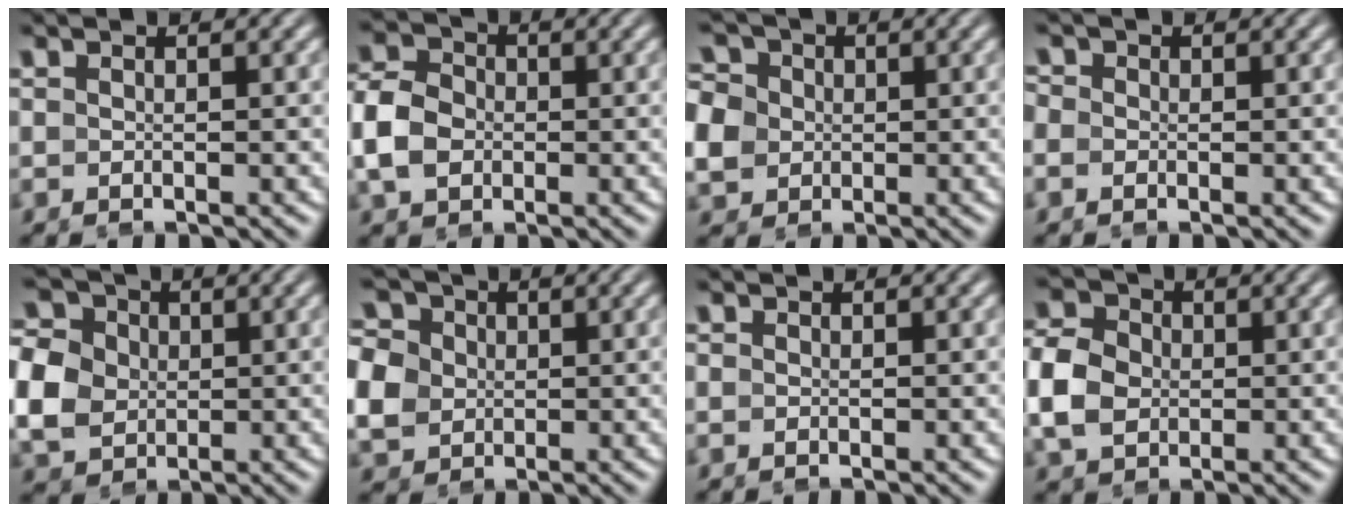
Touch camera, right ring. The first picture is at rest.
{"total": 4.4, "force": [-0.5, 3.7, 2.4], "torque": [-0.061, -0.008, -0.008]}
{"total": 8.7, "force": [0.8, 7.7, 4.0], "torque": [-0.093, -0.012, 0.008]}
{"total": 2.9, "force": [-0.3, 2.8, 0.9], "torque": [-0.030, 0.000, -0.014]}
{"total": 9.6, "force": [1.0, 8.5, 4.5], "torque": [-0.101, -0.014, 0.014]}
{"total": 9.3, "force": [1.1, 8.1, 4.3], "torque": [-0.098, -0.013, 0.015]}
{"total": 0.8, "force": [-0.1, 0.7, 0.2], "torque": [-0.010, -0.003, -0.002]}
{"total": 4.8, "force": [-0.1, 4.1, 2.6], "torque": [-0.061, -0.009, 0.002]}